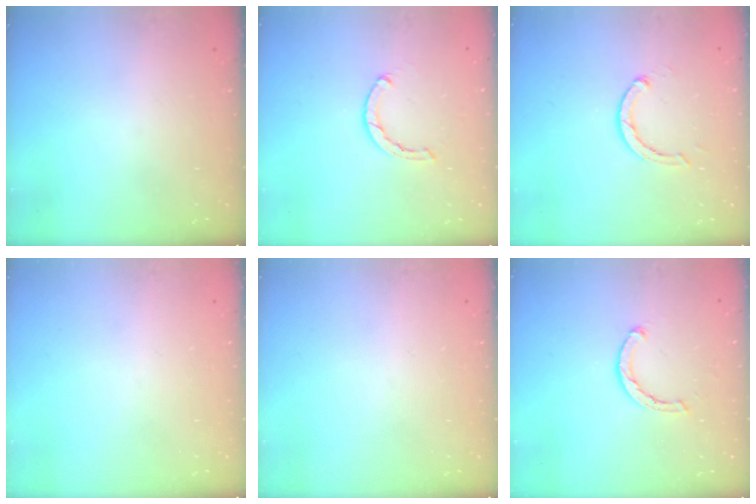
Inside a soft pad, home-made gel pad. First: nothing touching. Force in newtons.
{"total": 2.1, "press": 2.1, "slide": 0.2}
{"total": 2.9, "press": 2.9, "slide": 0.4}
{"total": 0.0}
{"total": 0.0}
{"total": 2.1, "press": 2.1, "slide": 0.1}